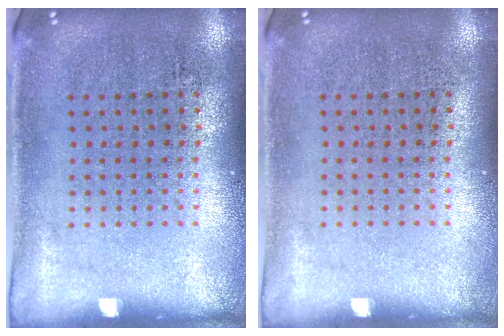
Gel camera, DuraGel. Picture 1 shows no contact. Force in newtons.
{"total": 0.0}